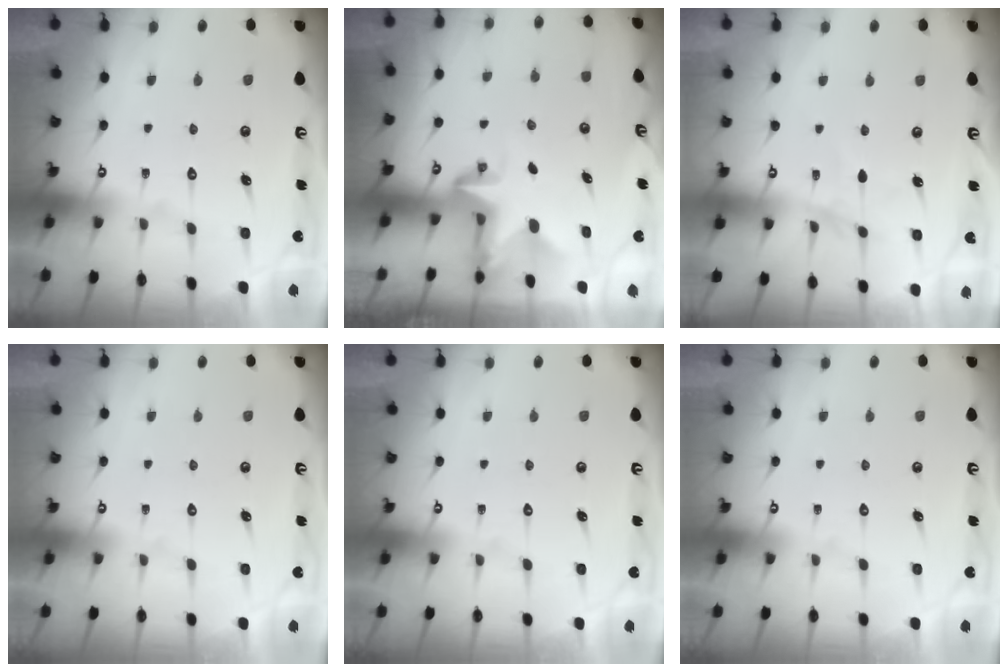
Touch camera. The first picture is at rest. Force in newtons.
{"total": 2.9, "press": 2.9, "slide": 0.2}
{"total": 2.3, "press": 2.3, "slide": 0.3}
{"total": 0.0}
{"total": 0.0}
{"total": 0.0}